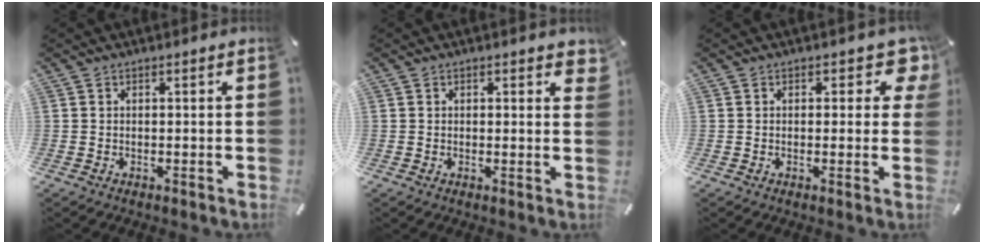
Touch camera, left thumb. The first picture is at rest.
{"total": 0.9, "force": [0.4, 0.5, 0.6], "torque": [-0.005, 0.000, 0.005]}
{"total": 5.0, "force": [2.2, 2.9, 3.5], "torque": [-0.026, -0.011, 0.029]}